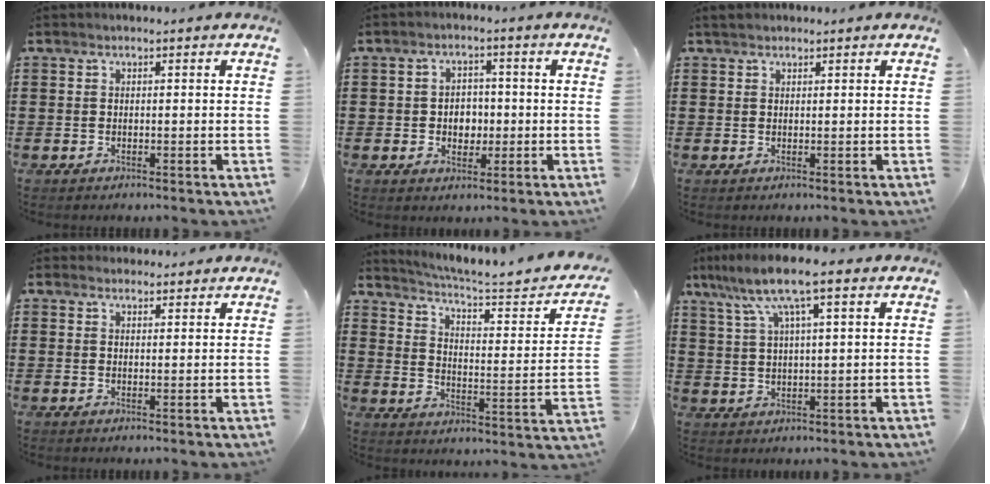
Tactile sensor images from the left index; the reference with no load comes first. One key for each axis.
{"total": 3.7, "fx": -0.5, "fy": 3.0, "fz": 2.2, "tx": -0.035, "ty": 0.002, "tz": -0.016}
{"total": 1.0, "fx": 0.9, "fy": 0.3, "fz": 0.3, "tx": -0.009, "ty": 0.004, "tz": 0.018}
{"total": 1.9, "fx": 1.8, "fy": 0.6, "fz": 0.1, "tx": -0.007, "ty": 0.003, "tz": 0.036}
{"total": 4.3, "fx": 3.6, "fy": 0.2, "fz": 2.3, "tx": -0.065, "ty": -0.029, "tz": 0.052}
{"total": 8.8, "fx": 5.4, "fy": 1.2, "fz": 6.8, "tx": -0.148, "ty": -0.005, "tz": 0.093}